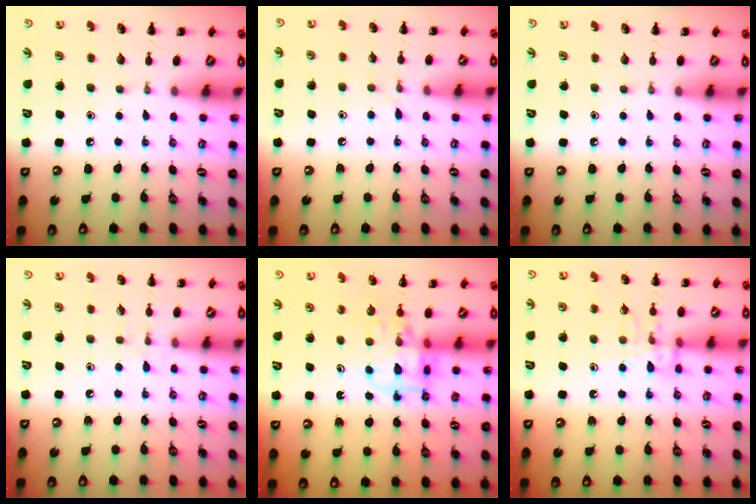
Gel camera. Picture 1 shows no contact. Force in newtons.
{"total": 5.1, "press": 4.7, "slide": 2.0}
{"total": 0.0}
{"total": 5.2, "press": 5.0, "slide": 1.2}
{"total": 11.8, "press": 11.3, "slide": 3.5}
{"total": 11.0, "press": 11.0, "slide": 1.1}